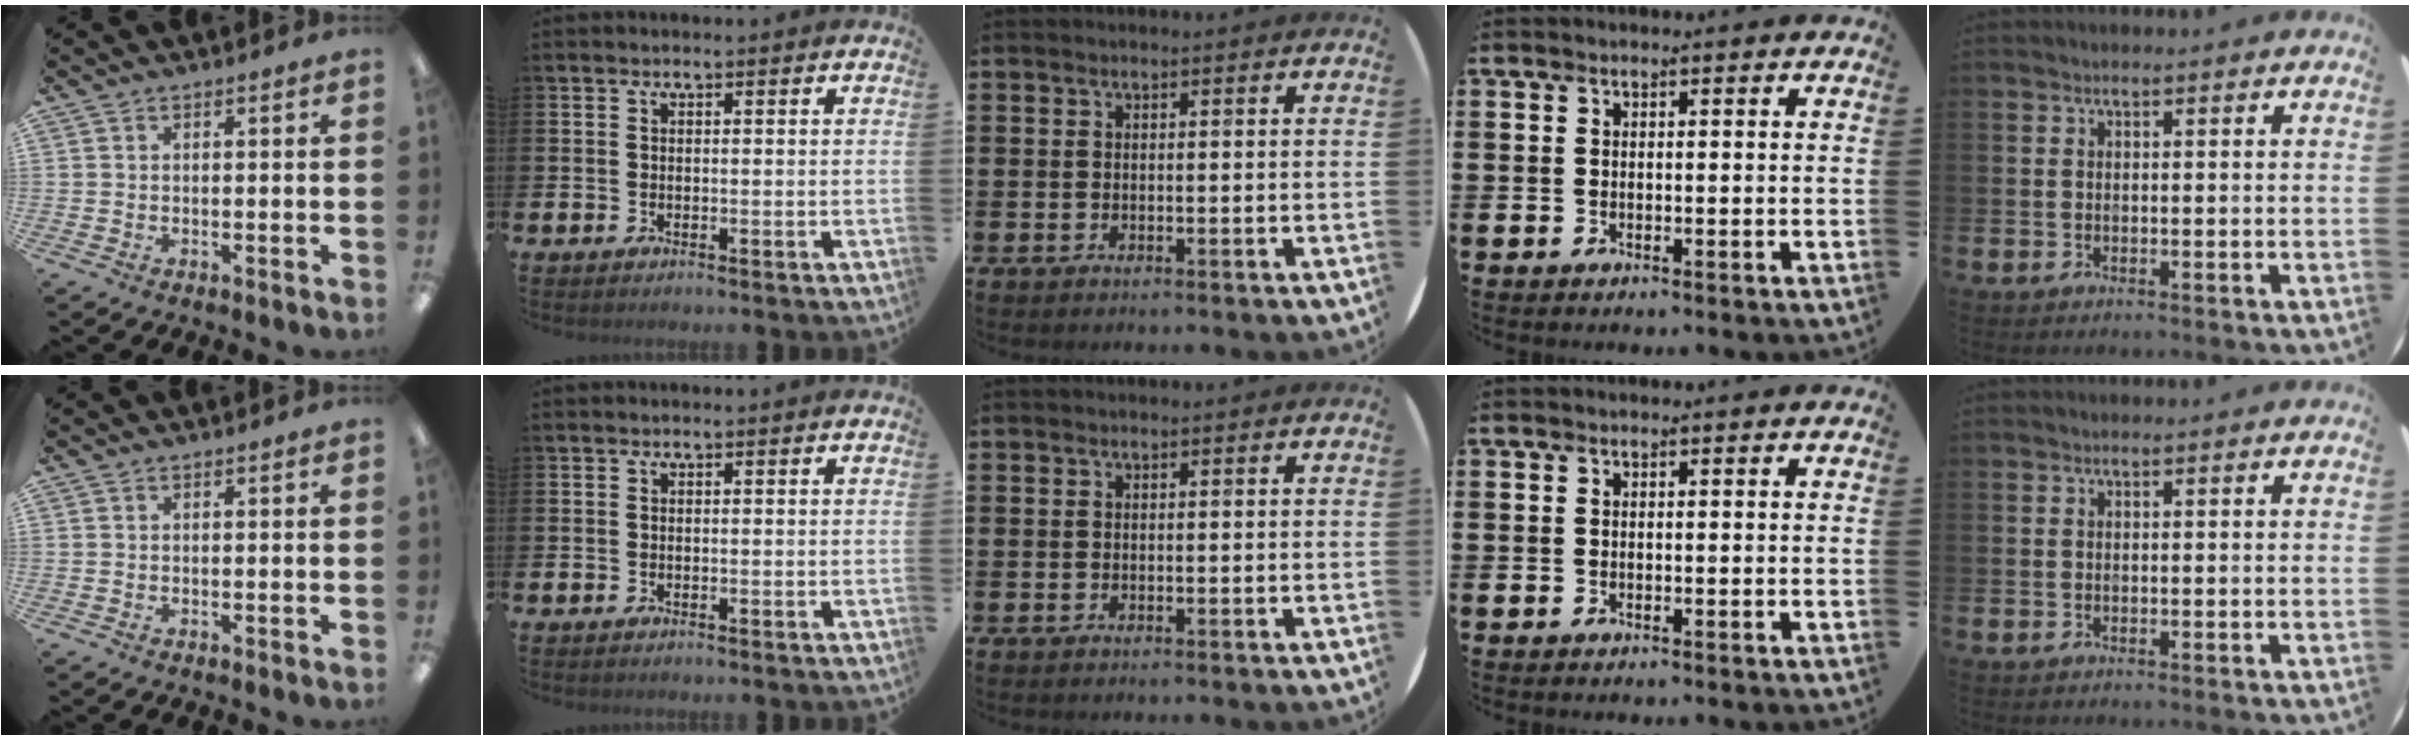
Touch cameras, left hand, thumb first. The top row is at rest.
{}